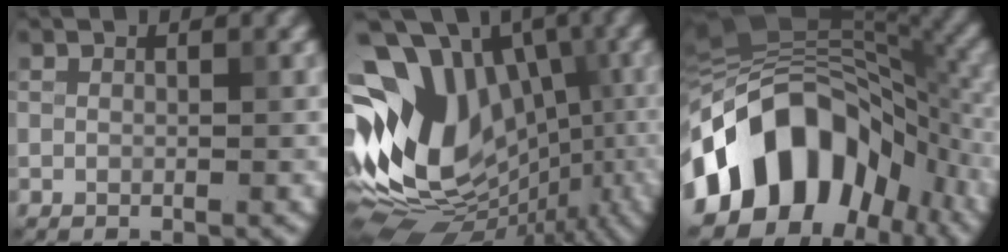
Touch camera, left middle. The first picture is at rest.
{"total": 16.0, "force": [-0.4, 11.0, 11.7], "torque": [-0.195, 0.023, 0.002]}
{"total": 14.3, "force": [-5.4, 9.6, 9.1], "torque": [-0.138, 0.020, -0.107]}